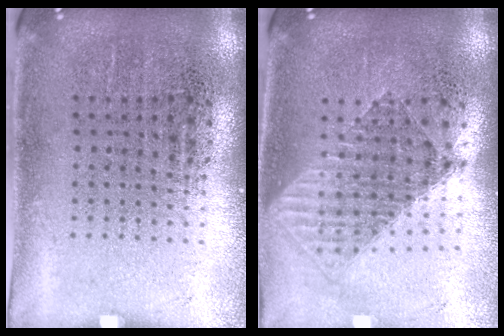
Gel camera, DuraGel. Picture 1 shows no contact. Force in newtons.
{"total": 1.5, "press": 1.3, "slide": 0.8}